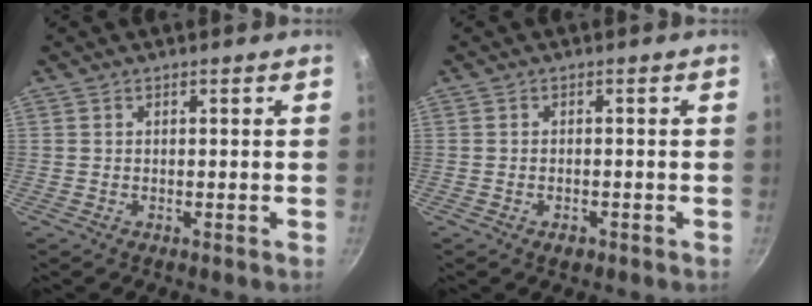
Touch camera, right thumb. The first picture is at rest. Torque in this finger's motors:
{"motor_torque": [-0.18, 0.02, 0.08, 0.20, -0.02]}